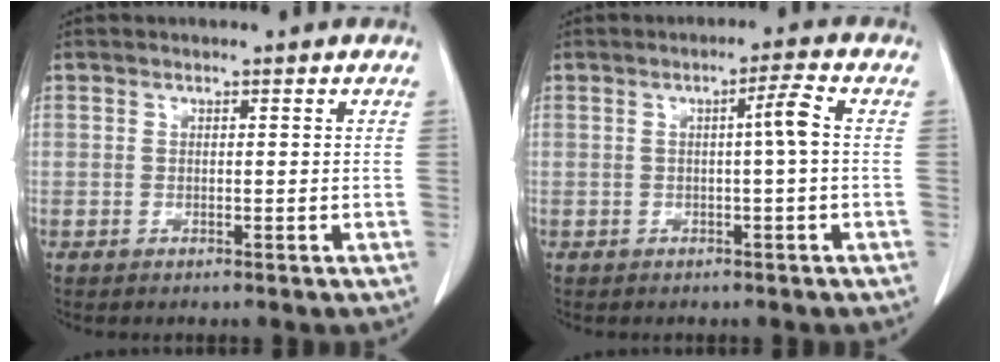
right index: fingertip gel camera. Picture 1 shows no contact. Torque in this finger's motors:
{"motor_torque": [0.02, 0.15, 0.10, 0.05]}